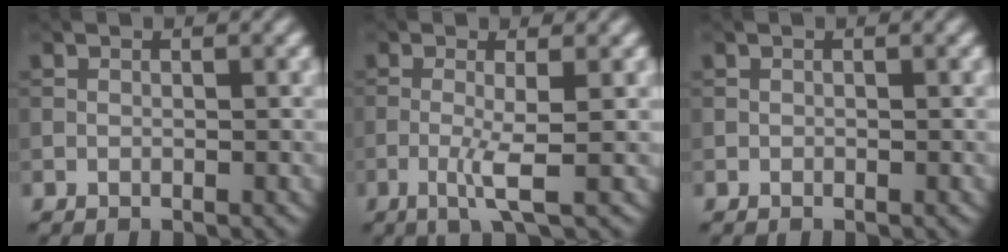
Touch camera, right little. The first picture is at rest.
{"total": 2.5, "force": [-0.4, 0.0, 2.5], "torque": [-0.045, 0.003, -0.019]}
{"total": 0.0}